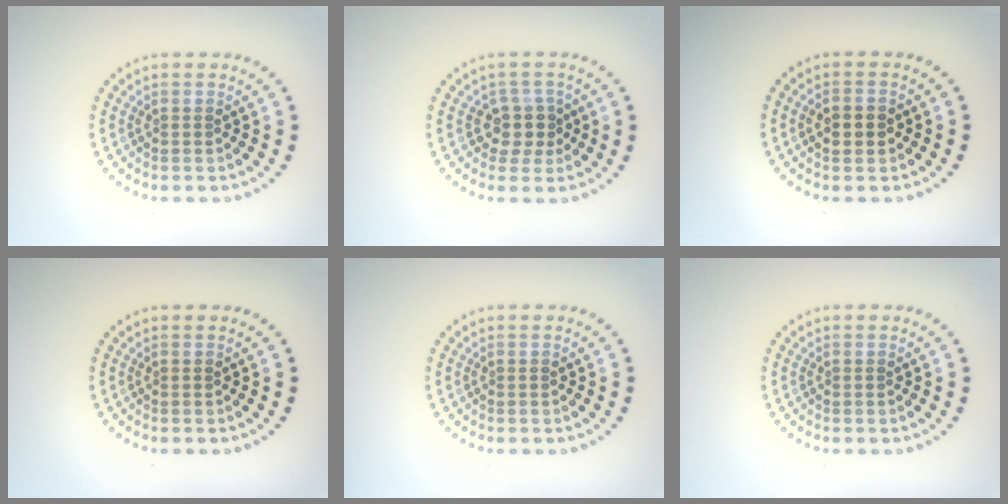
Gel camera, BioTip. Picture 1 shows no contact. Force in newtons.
{"total": 2.5, "press": 2.1, "slide": 1.4}
{"total": 2.7, "press": 2.7, "slide": 0.2}
{"total": 0.0}
{"total": 0.0}
{"total": 0.0}